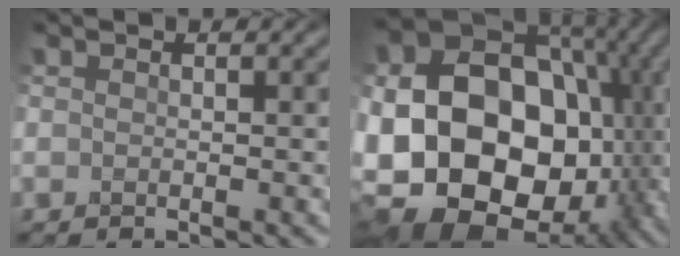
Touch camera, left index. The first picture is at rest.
{"total": 22.0, "force": [-3.5, 17.0, 13.5], "torque": [-0.219, -0.022, -0.085]}